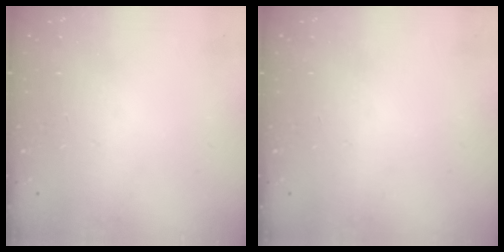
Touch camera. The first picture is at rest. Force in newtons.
{"total": 0.0}